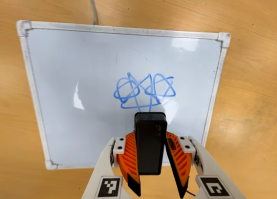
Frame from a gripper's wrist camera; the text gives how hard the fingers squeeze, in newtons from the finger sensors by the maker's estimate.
{"total": 5.3, "left": 4.8, "right": 5.7}